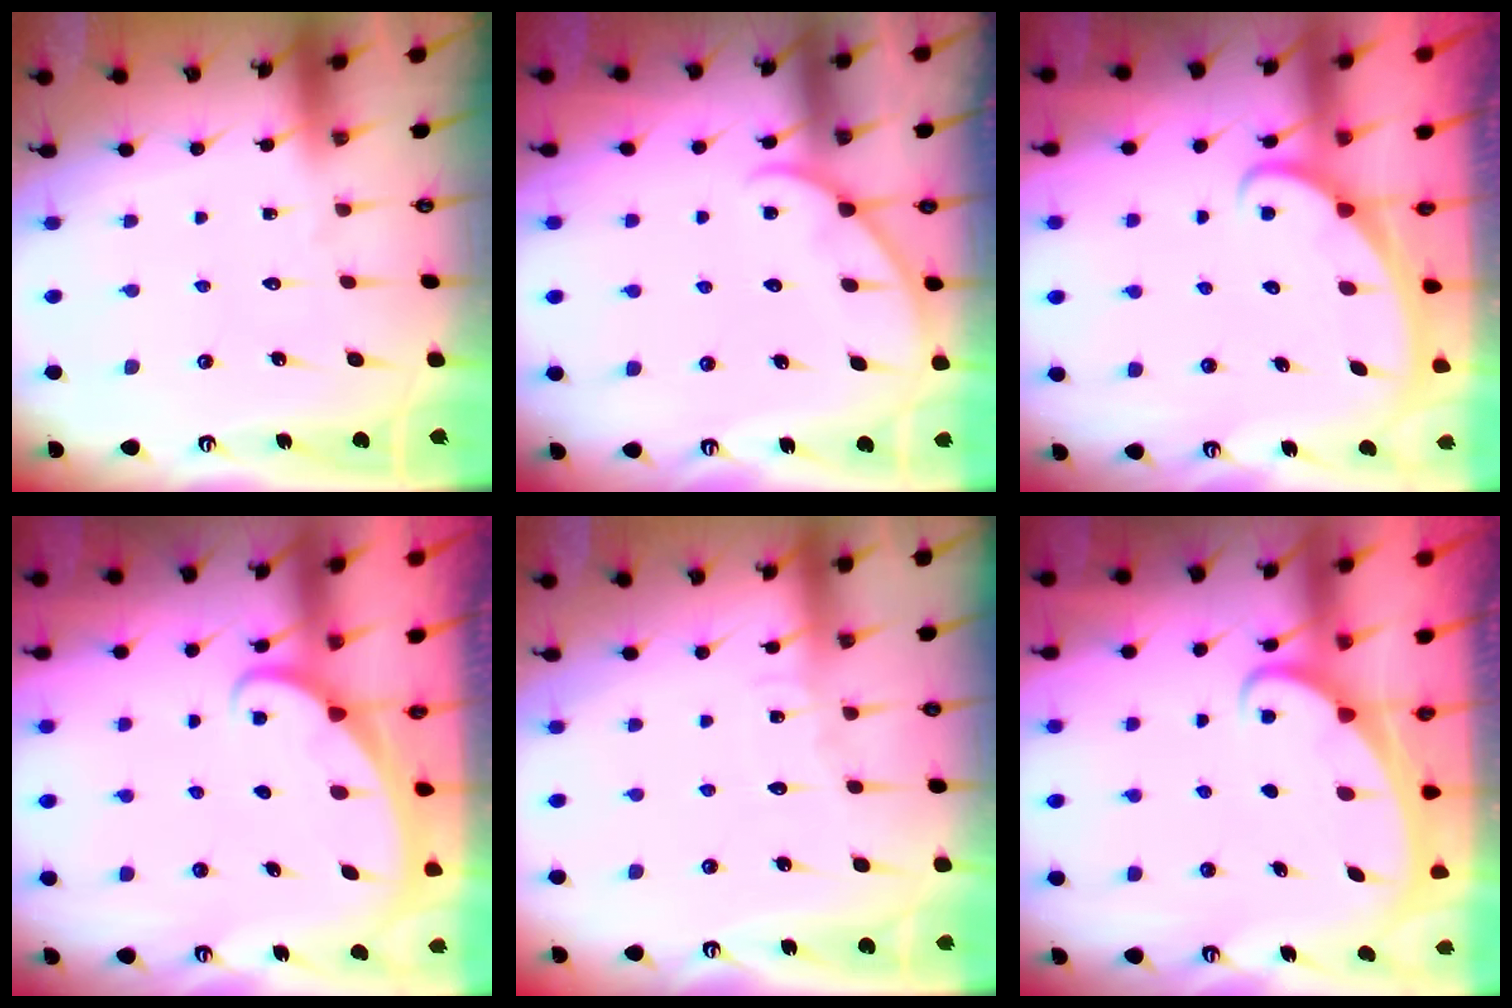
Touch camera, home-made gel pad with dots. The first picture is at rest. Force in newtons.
{"total": 4.1, "press": 4.1, "slide": 0.3}
{"total": 2.3, "press": 2.3, "slide": 0.1}
{"total": 1.8, "press": 1.8, "slide": 0.1}
{"total": 6.1, "press": 6.1, "slide": 0.4}
{"total": 1.9, "press": 1.9, "slide": 0.3}